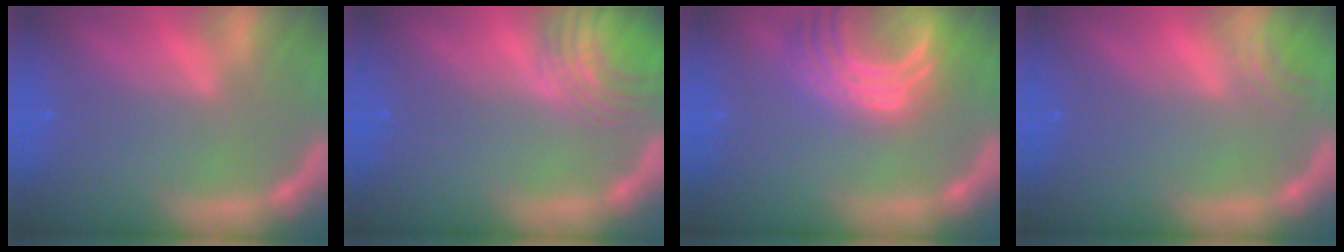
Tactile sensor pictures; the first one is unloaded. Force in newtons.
{"total": 5.5}
{"total": 10.0}
{"total": 1.5}